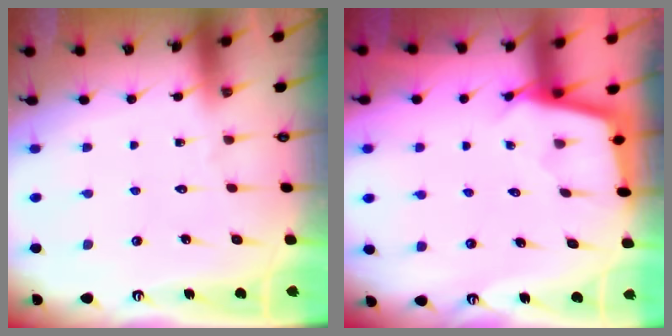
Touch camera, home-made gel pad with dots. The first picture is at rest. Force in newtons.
{"total": 2.4, "press": 2.4, "slide": 0.2}